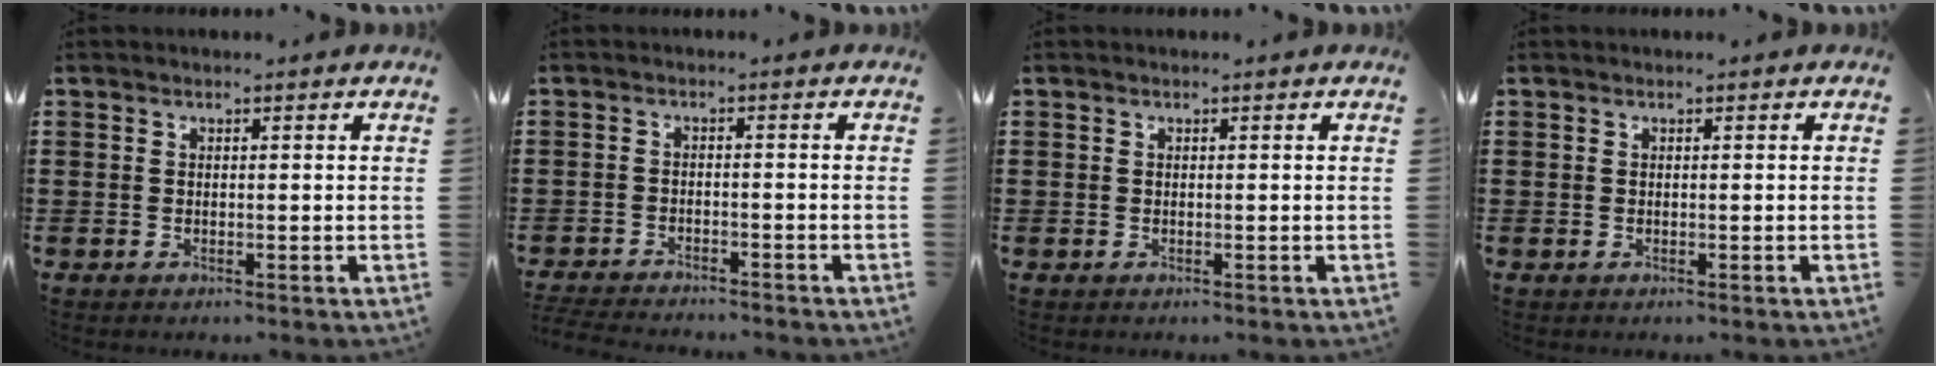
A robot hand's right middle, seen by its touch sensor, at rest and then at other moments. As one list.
[{"total": 3.2, "force": [-3.2, 0.2, 0.3], "torque": [-0.014, -0.002, -0.070]}, {"total": 0.0}, {"total": 0.0}]